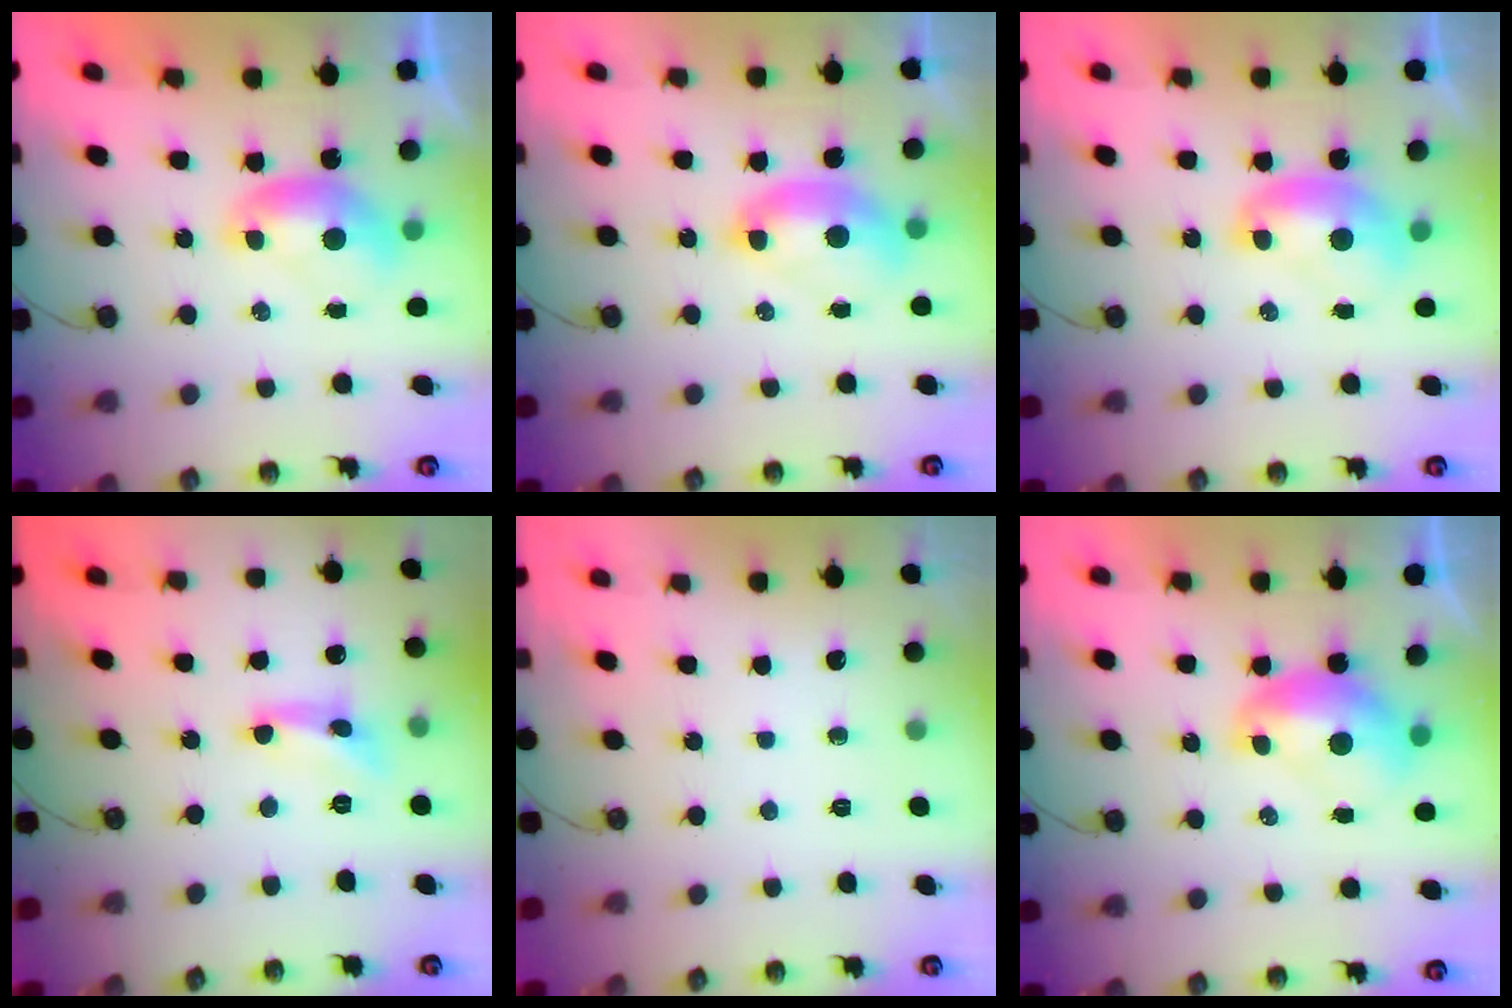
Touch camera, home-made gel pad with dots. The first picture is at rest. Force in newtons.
{"total": 2.6, "press": 2.6, "slide": 0.6}
{"total": 1.5, "press": 1.5, "slide": 0.2}
{"total": 3.0, "press": 3.0, "slide": 0.3}
{"total": 0.0}
{"total": 2.0, "press": 2.0, "slide": 0.2}